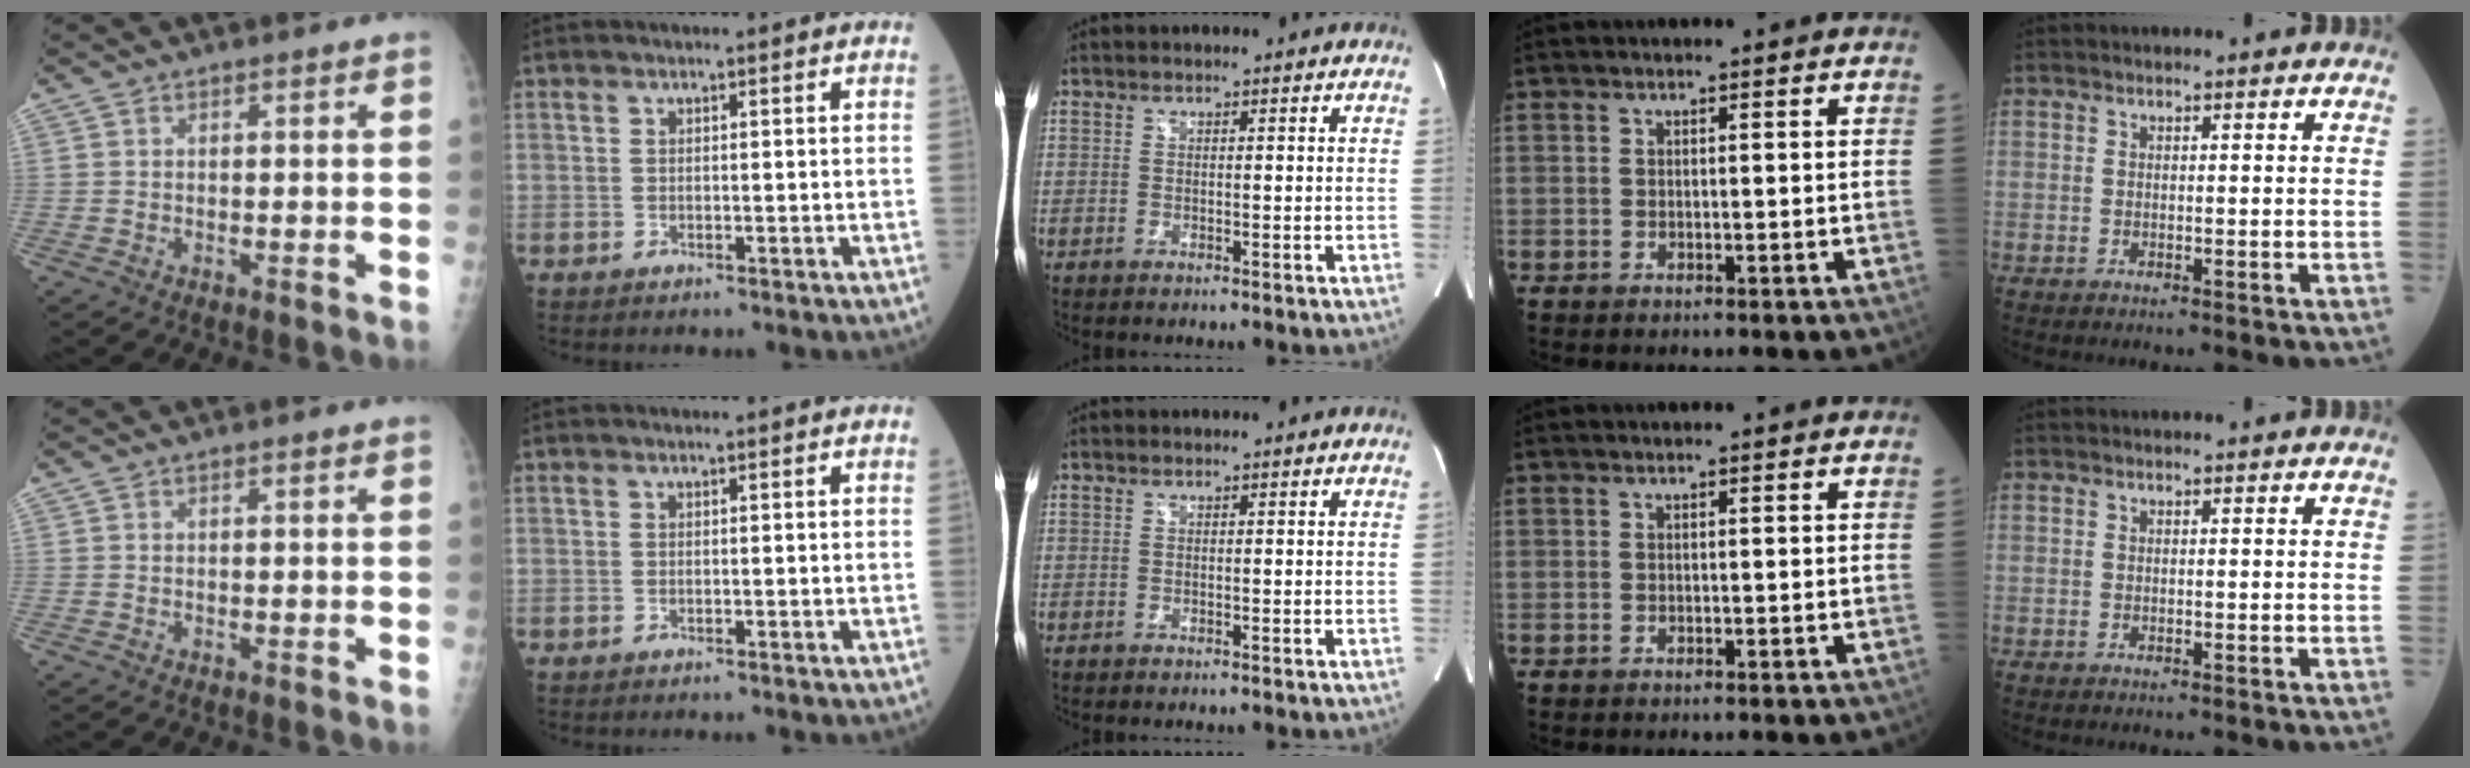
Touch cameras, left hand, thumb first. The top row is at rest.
{}